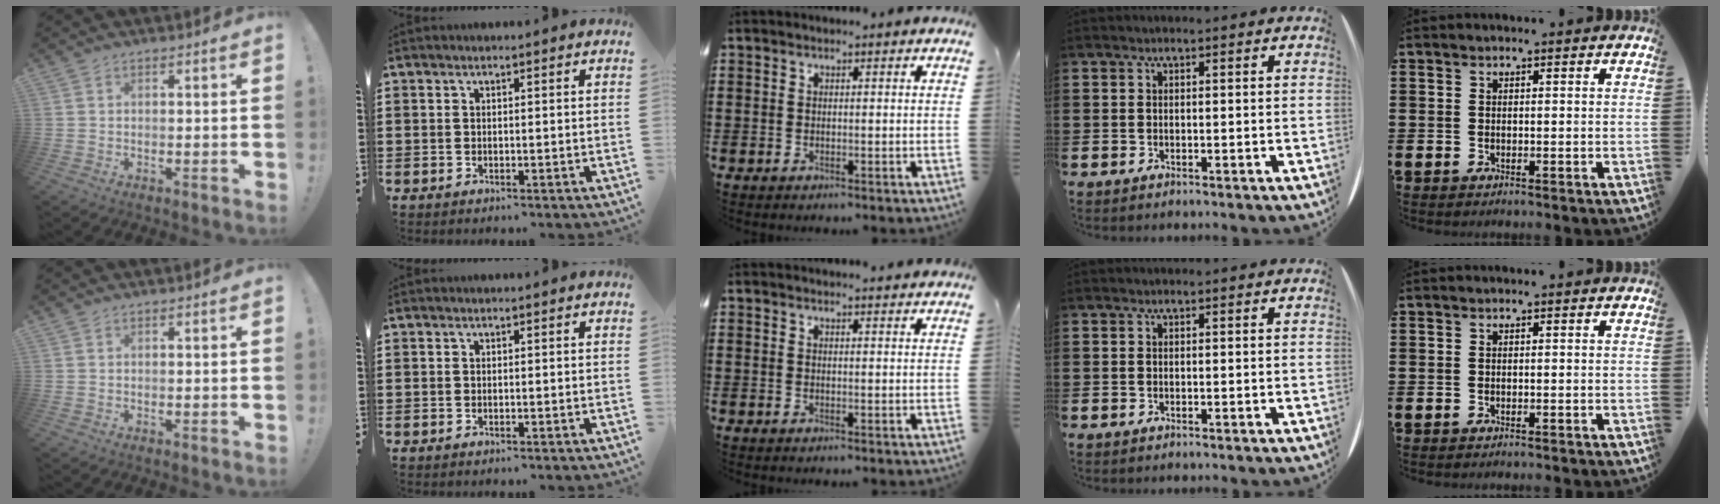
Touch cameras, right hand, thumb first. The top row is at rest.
{"middle": {"total": 1.2, "force": [1.2, 0.0, 0.0], "torque": [0.004, -0.006, 0.022]}}